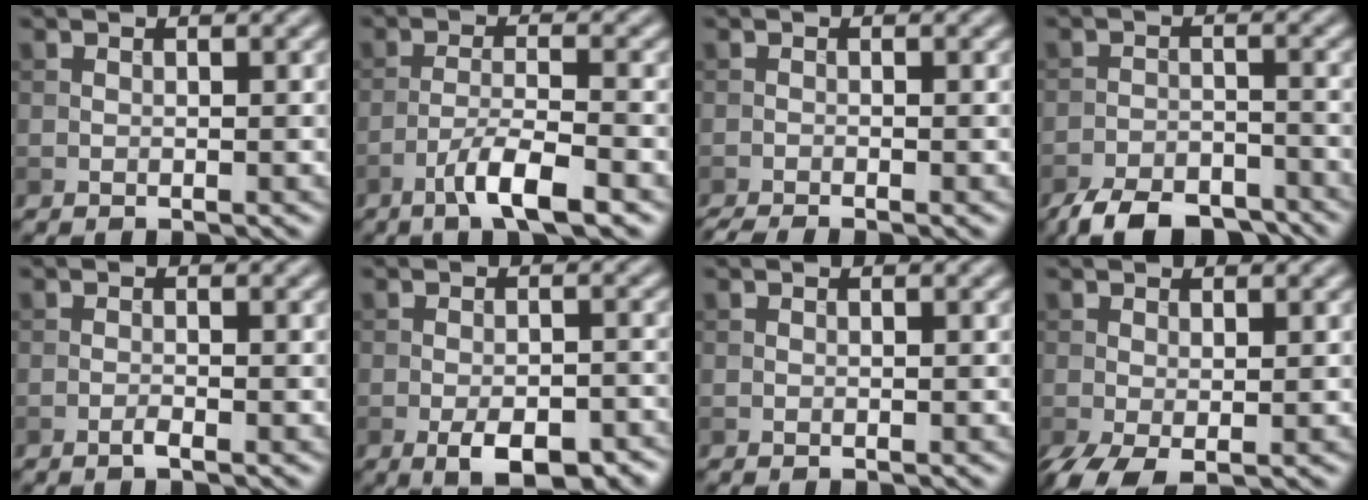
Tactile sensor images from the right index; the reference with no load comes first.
{"total": 5.0, "force": [-3.1, 0.8, 3.8], "torque": [-0.068, 0.005, -0.060]}
{"total": 2.6, "force": [-2.1, 0.3, 1.5], "torque": [-0.027, -0.001, -0.041]}
{"total": 7.0, "force": [-5.8, 2.5, 3.0], "torque": [-0.046, -0.010, -0.103]}
{"total": 0.8, "force": [-0.6, 0.1, 0.6], "torque": [-0.012, 0.003, -0.012]}
{"total": 5.7, "force": [-3.1, 2.2, 4.3], "torque": [-0.066, -0.002, -0.040]}
{"total": 0.0}
{"total": 2.8, "force": [-1.1, 1.2, 2.4], "torque": [-0.055, -0.011, -0.019]}